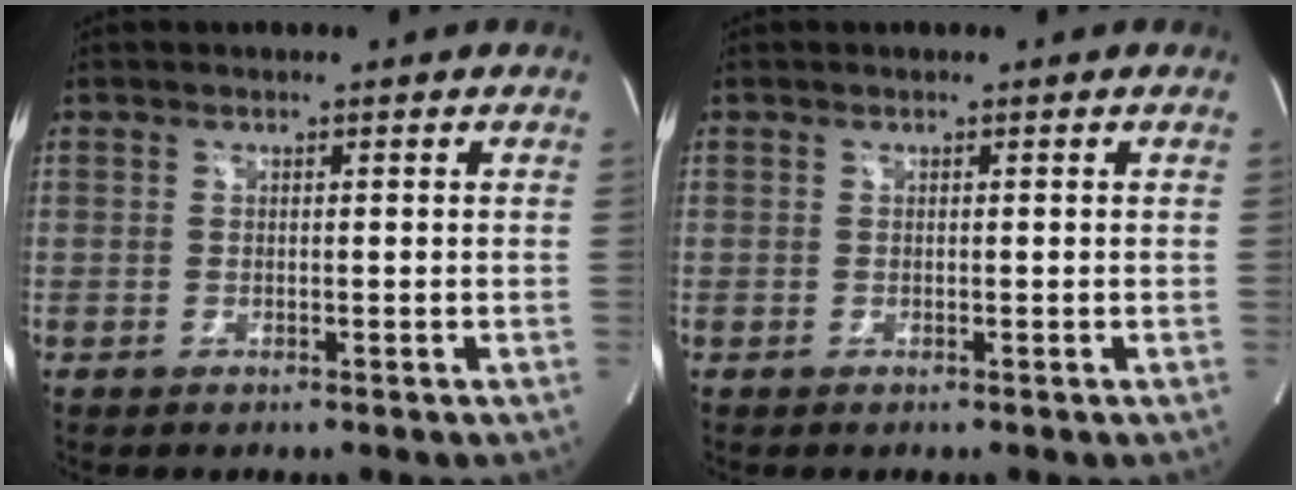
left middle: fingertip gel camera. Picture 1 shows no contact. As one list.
[{"total": 0.0}]